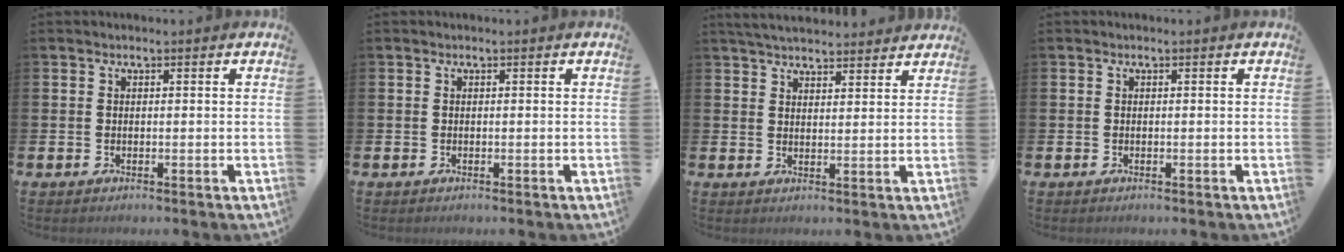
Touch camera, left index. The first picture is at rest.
{"total": 0.0}
{"total": 4.5, "force": [4.4, 0.7, 0.6], "torque": [-0.019, -0.021, 0.081]}
{"total": 0.0}